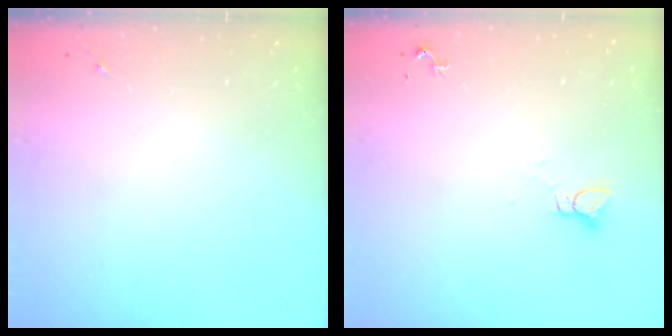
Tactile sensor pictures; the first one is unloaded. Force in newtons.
{"total": 2.2, "press": 2.2, "slide": 0.1}